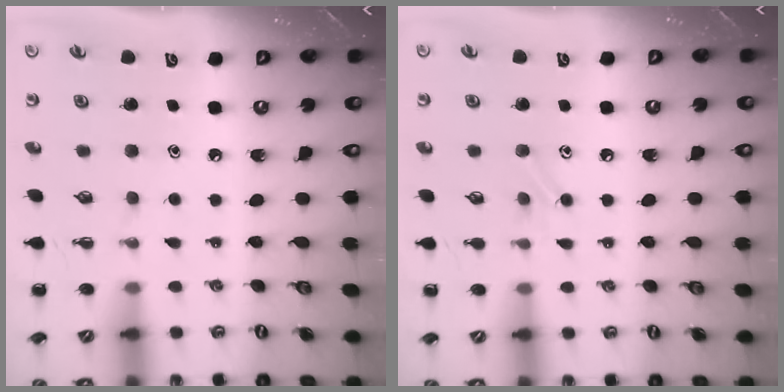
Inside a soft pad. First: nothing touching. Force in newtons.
{"total": 5.8, "press": 5.8, "slide": 0.9}